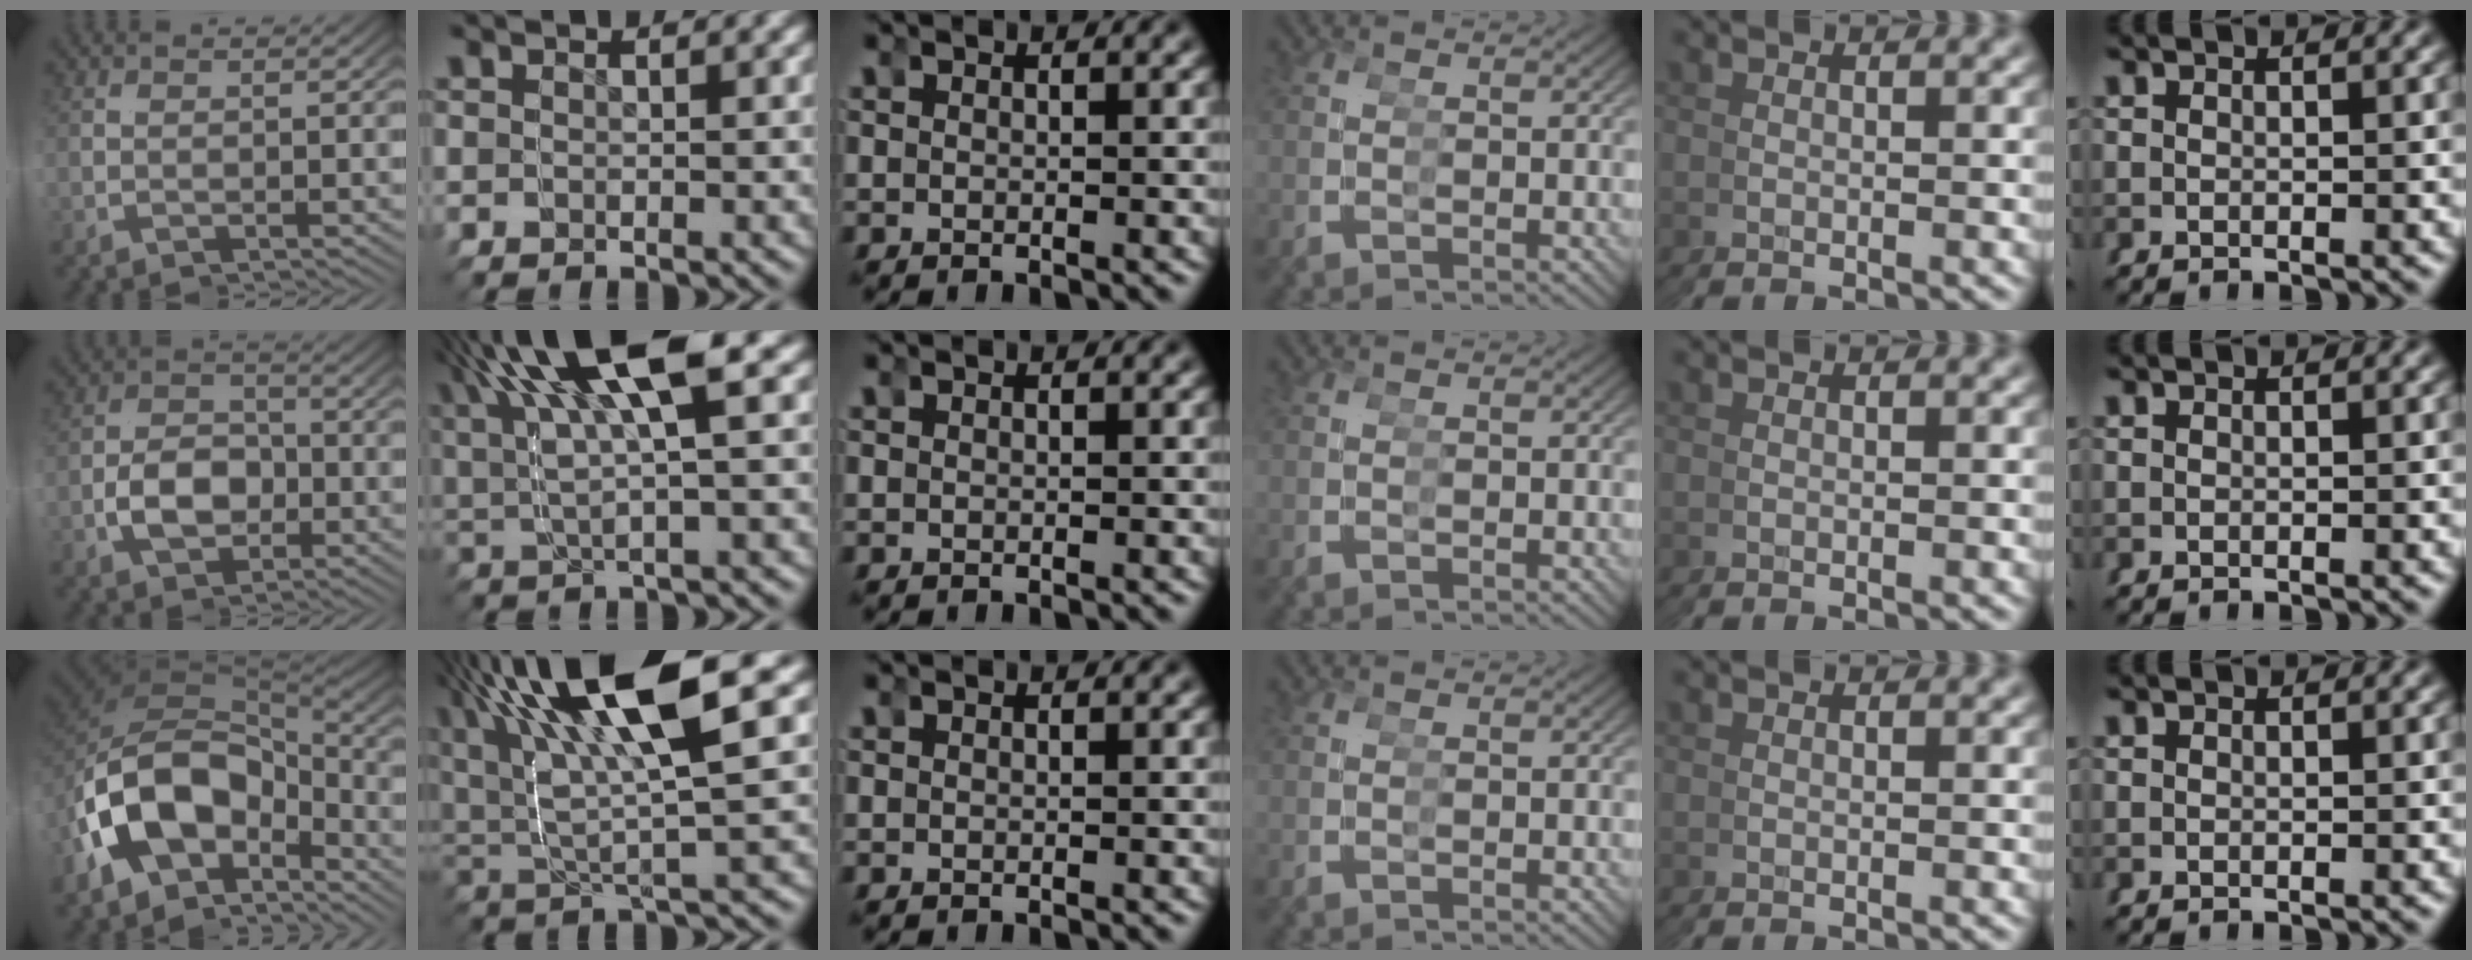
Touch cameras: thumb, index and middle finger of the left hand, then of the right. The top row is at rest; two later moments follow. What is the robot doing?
{"motion": "grasp_and_lifting", "object": "toy banana"}